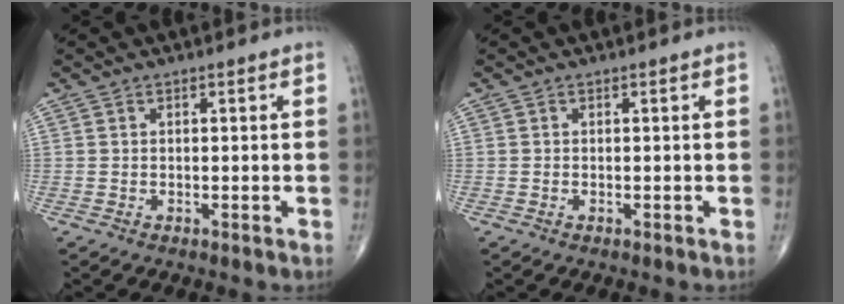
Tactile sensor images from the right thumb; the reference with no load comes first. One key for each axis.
{"total": 0.0}